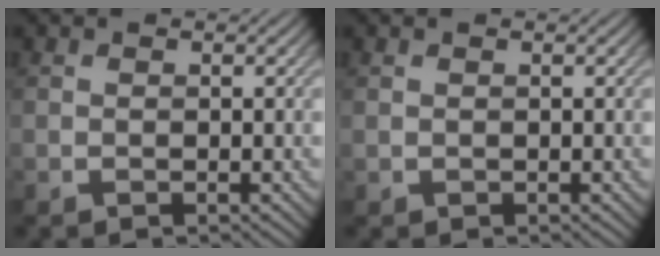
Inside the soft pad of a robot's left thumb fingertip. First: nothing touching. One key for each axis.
{"total": 0.0}